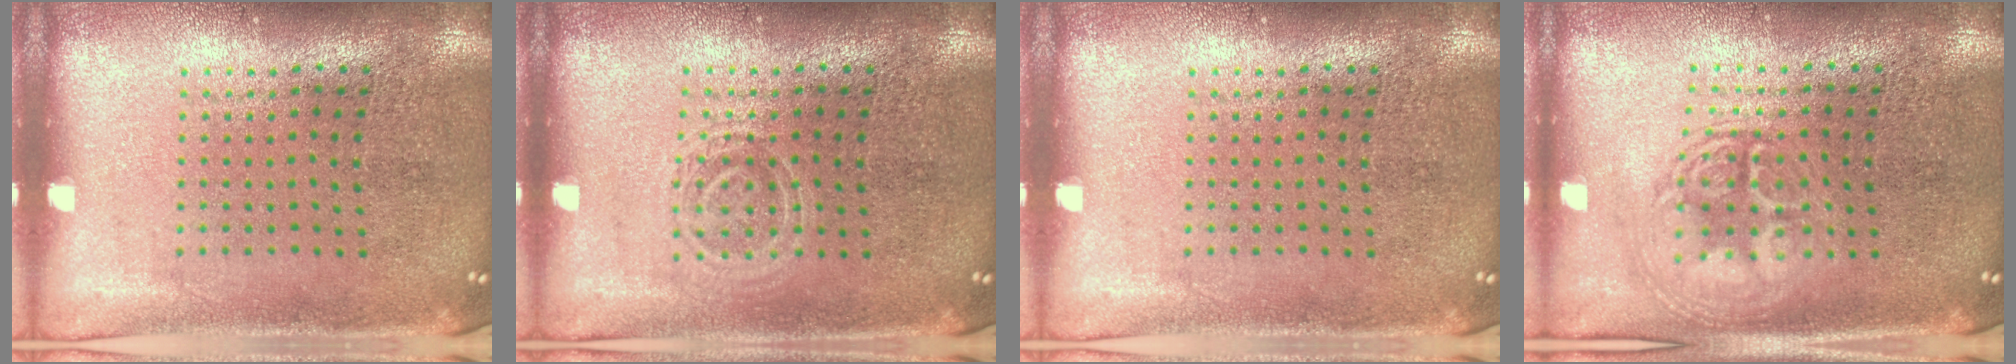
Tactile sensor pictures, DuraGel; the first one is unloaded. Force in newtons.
{"total": 1.6, "press": 1.5, "slide": 0.4}
{"total": 0.0}
{"total": 2.0, "press": 1.9, "slide": 0.3}